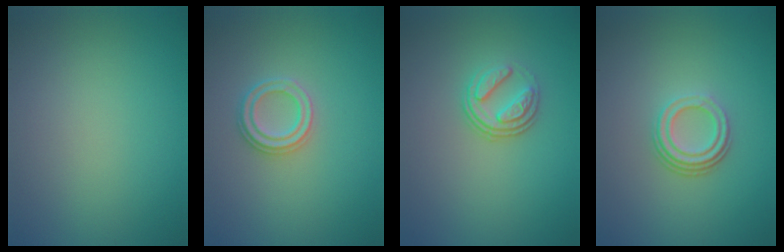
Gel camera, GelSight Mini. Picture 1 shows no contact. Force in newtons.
{"total": 2.3, "press": 2.1, "slide": 0.8}
{"total": 3.3, "press": 2.3, "slide": 2.4}
{"total": 3.0, "press": 2.1, "slide": 2.1}